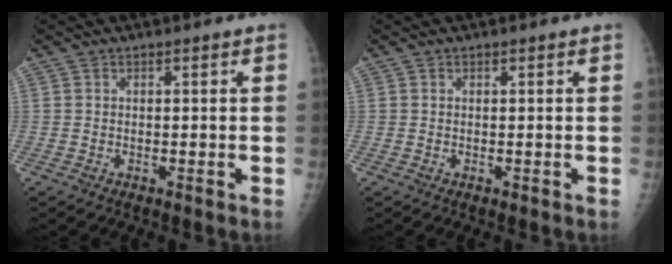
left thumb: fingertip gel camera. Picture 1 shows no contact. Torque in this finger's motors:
{"motor_torque": [-0.16, -0.06, -0.14, -0.07, 0.00]}